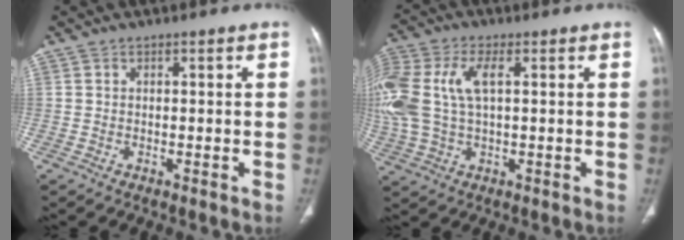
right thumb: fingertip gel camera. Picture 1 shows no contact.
{"total": 15.8, "force": [2.6, 8.4, 13.1], "torque": [-0.330, 0.018, 0.049]}